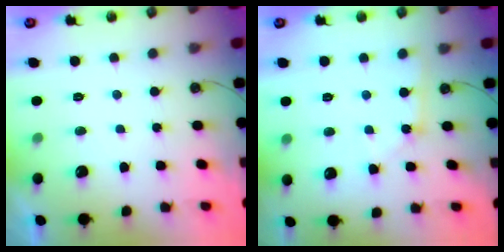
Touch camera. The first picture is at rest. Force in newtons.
{"total": 2.0, "press": 2.0, "slide": 0.3}